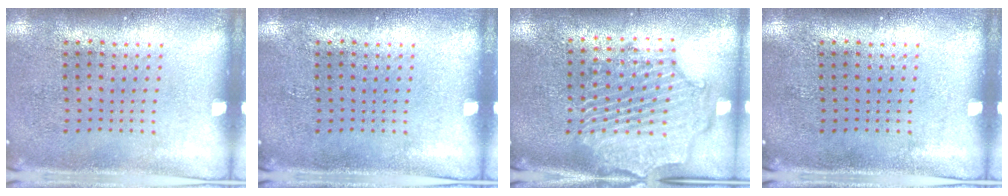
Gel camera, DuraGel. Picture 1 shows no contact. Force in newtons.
{"total": 0.0}
{"total": 2.3, "press": 2.2, "slide": 0.8}
{"total": 0.0}